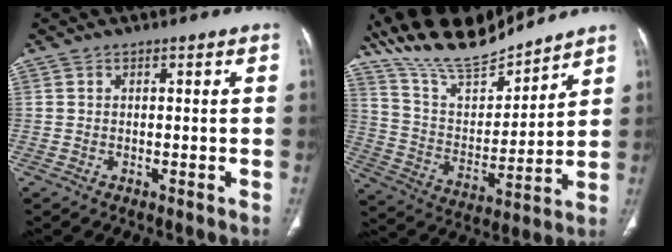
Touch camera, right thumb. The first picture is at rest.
{"total": 18.3, "force": [16.4, 4.2, 6.8], "torque": [-0.096, -0.084, 0.309]}